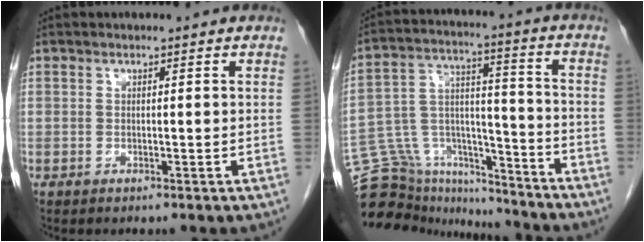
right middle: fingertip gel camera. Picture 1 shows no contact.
{"total": 19.1, "force": [-16.6, 8.0, 5.2], "torque": [-0.122, 0.062, -0.260]}